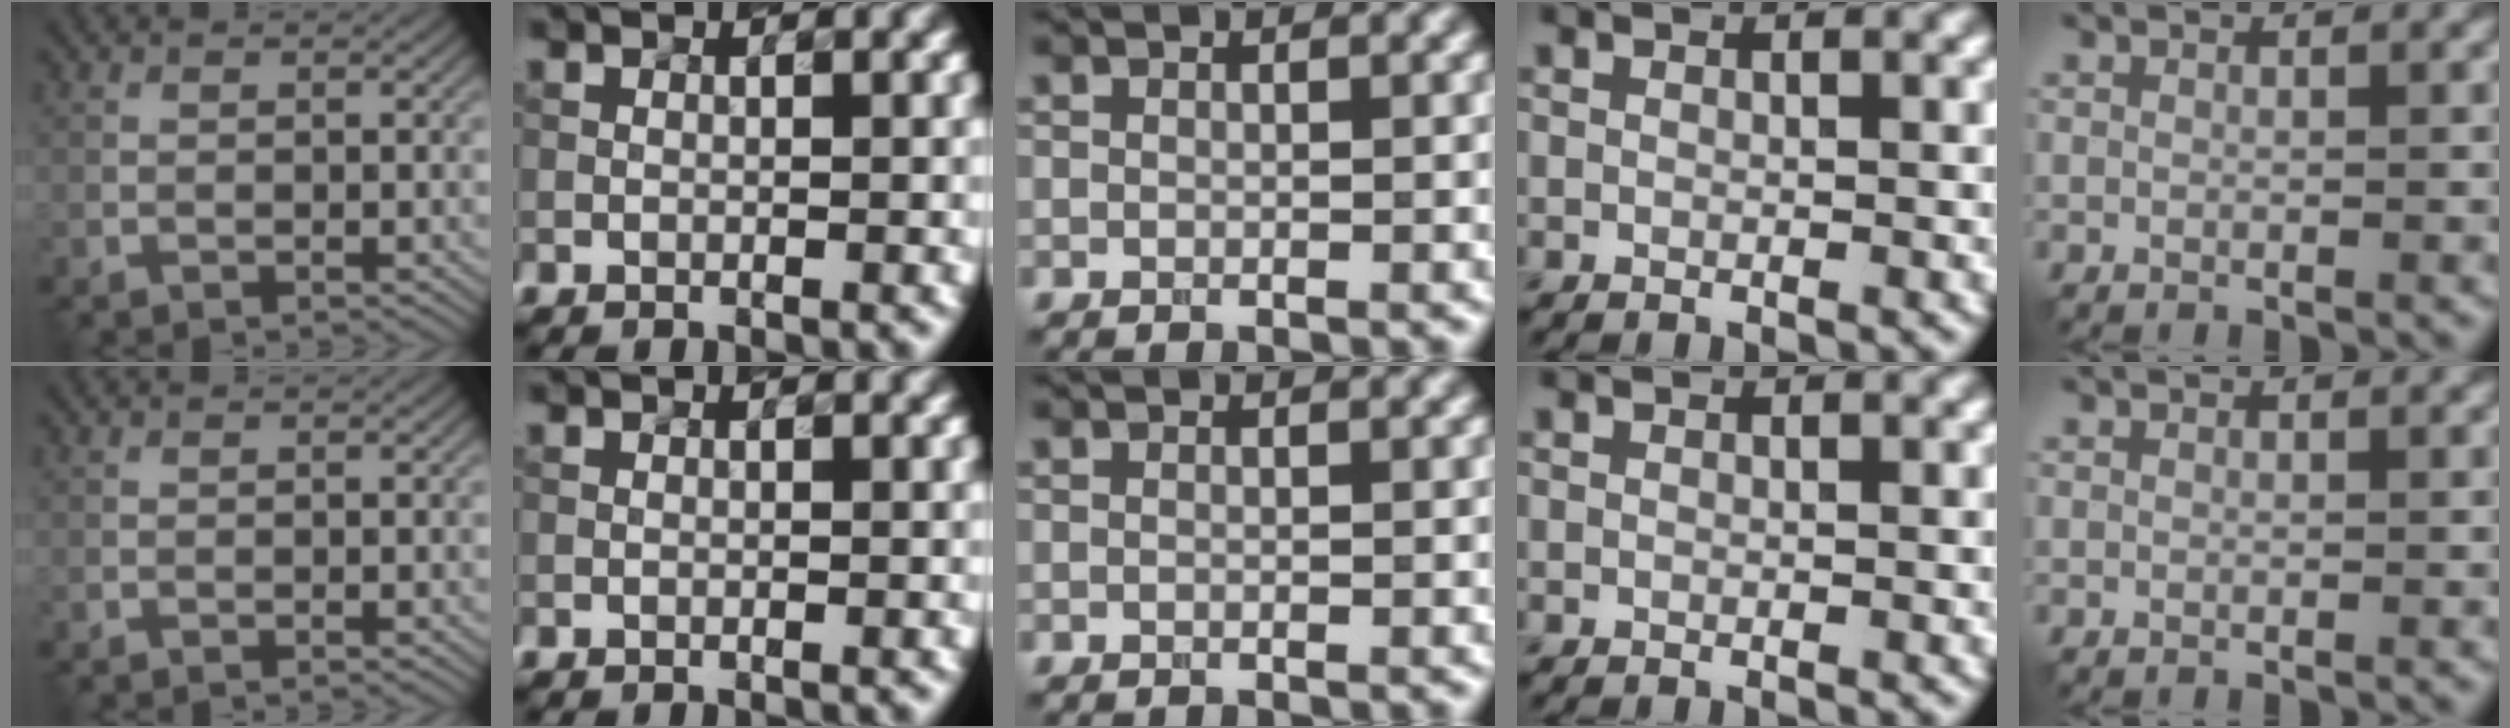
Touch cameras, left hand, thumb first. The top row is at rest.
{}